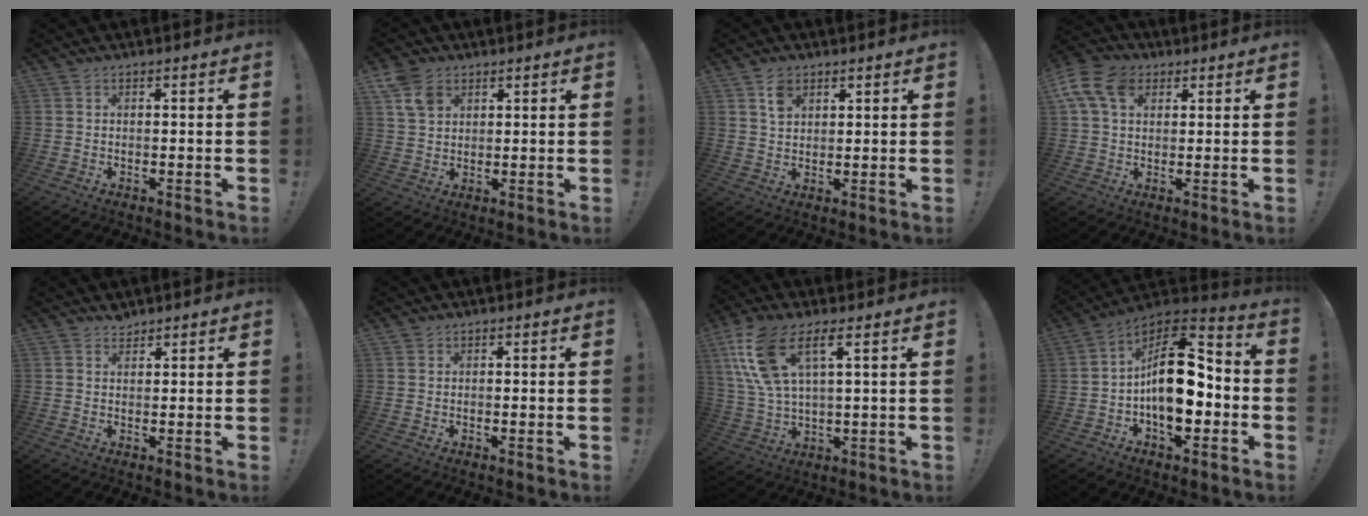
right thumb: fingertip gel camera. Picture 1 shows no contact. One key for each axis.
{"total": 7.9, "fx": 4.2, "fy": 5.6, "fz": 3.7, "tx": -0.062, "ty": -0.008, "tz": 0.084}
{"total": 4.7, "fx": 2.6, "fy": 3.3, "fz": 2.2, "tx": -0.023, "ty": -0.010, "tz": 0.046}
{"total": 11.8, "fx": 4.4, "fy": 8.2, "fz": 7.1, "tx": -0.134, "ty": -0.006, "tz": 0.085}
{"total": 2.4, "fx": 2.1, "fy": 1.0, "fz": 0.2, "tx": 0.004, "ty": -0.013, "tz": 0.038}
{"total": 0.9, "fx": 0.5, "fy": 0.7, "fz": -0.1, "tx": 0.009, "ty": -0.002, "tz": 0.009}
{"total": 13.8, "fx": 6.3, "fy": 5.5, "fz": 11.0, "tx": -0.225, "ty": -0.006, "tz": 0.114}
{"total": 18.5, "fx": -1.4, "fy": 10.5, "fz": 15.2, "tx": -0.241, "ty": 0.011, "tz": -0.018}